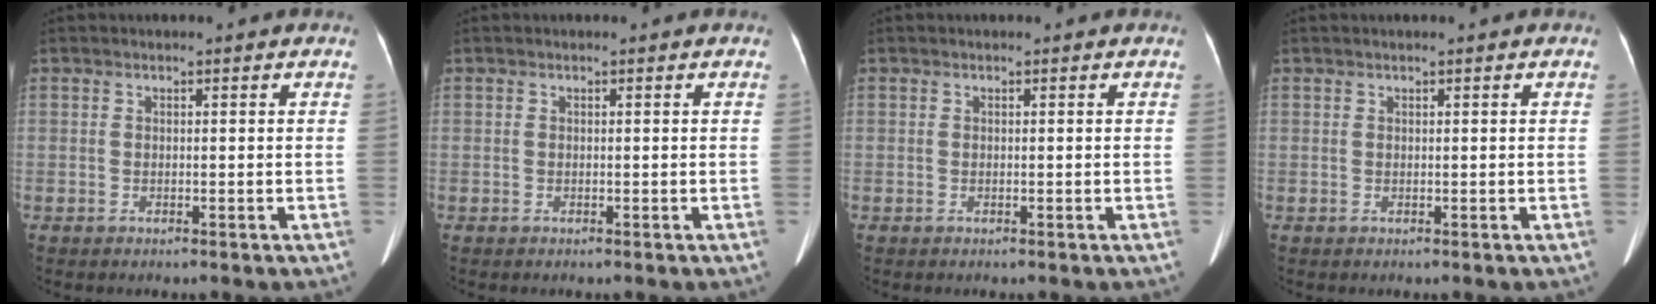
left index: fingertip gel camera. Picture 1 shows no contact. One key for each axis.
{"total": 0.0}
{"total": 0.0}
{"total": 1.1, "fx": -1.1, "fy": -0.3, "fz": -0.2, "tx": 0.001, "ty": 0.000, "tz": -0.010}